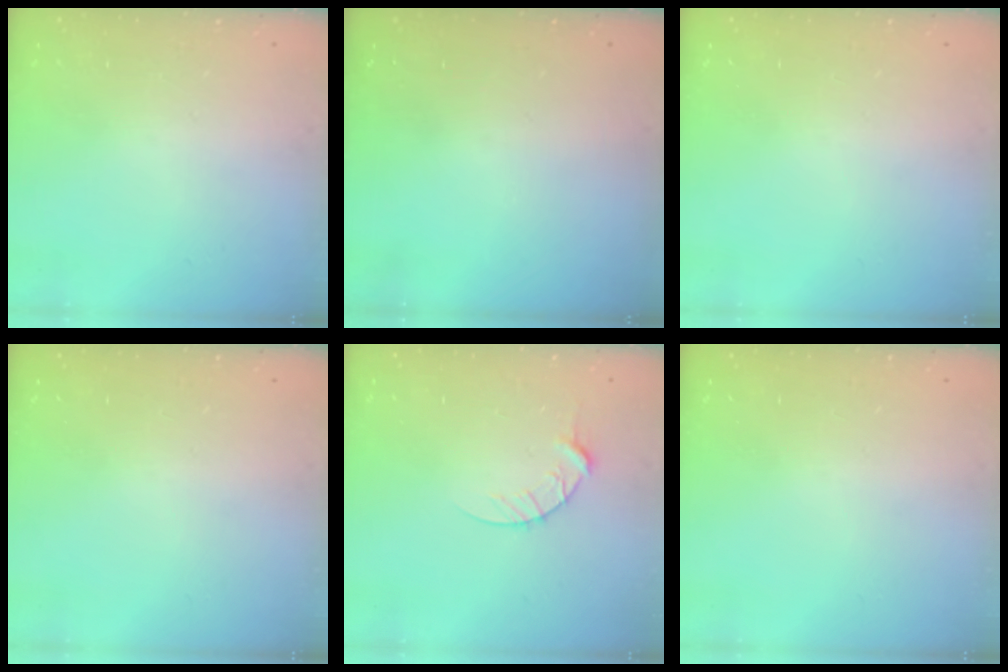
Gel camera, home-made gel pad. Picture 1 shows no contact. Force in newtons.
{"total": 0.0}
{"total": 0.0}
{"total": 0.0}
{"total": 7.2, "press": 7.2, "slide": 0.7}
{"total": 0.0}